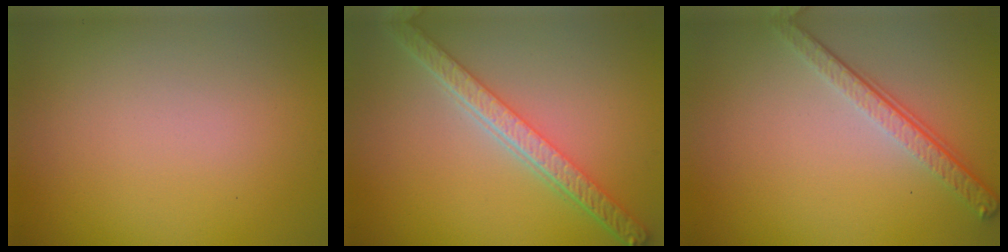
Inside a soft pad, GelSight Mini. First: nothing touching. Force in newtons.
{"total": 5.3, "press": 4.1, "slide": 3.4}
{"total": 3.8, "press": 2.7, "slide": 2.6}